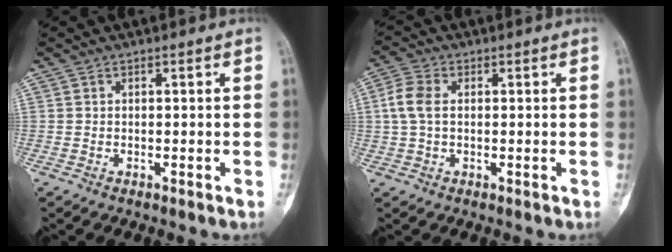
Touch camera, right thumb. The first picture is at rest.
{"total": 5.5, "force": [0.7, 3.5, 4.2], "torque": [-0.102, 0.014, 0.010]}